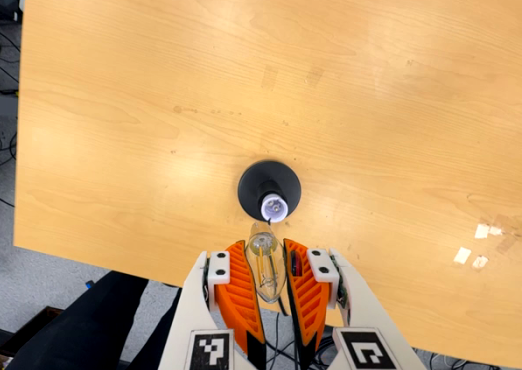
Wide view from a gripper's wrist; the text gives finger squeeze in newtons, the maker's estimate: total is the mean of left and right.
{"total": 19.3, "left": 24.3, "right": 14.4}